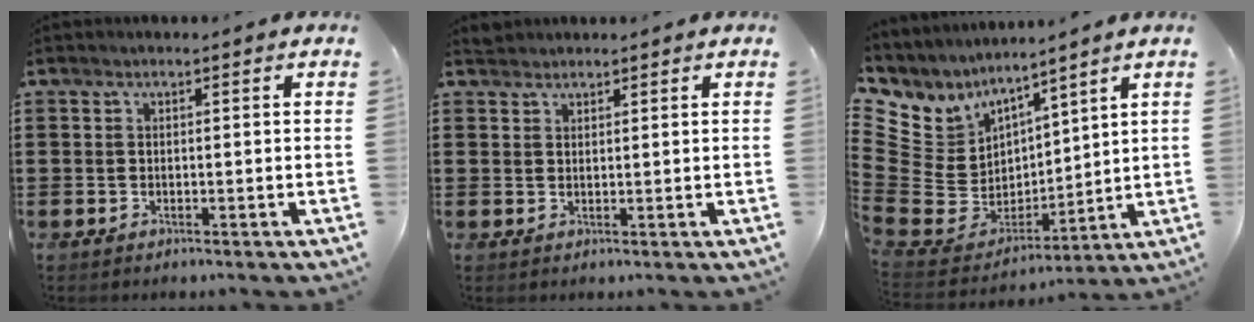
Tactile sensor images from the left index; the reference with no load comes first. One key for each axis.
{"total": 1.5, "fx": 1.4, "fy": 0.5, "fz": 0.0, "tx": -0.003, "ty": 0.003, "tz": 0.029}
{"total": 8.4, "fx": 4.7, "fy": 6.9, "fz": 0.7, "tx": -0.074, "ty": -0.048, "tz": 0.098}